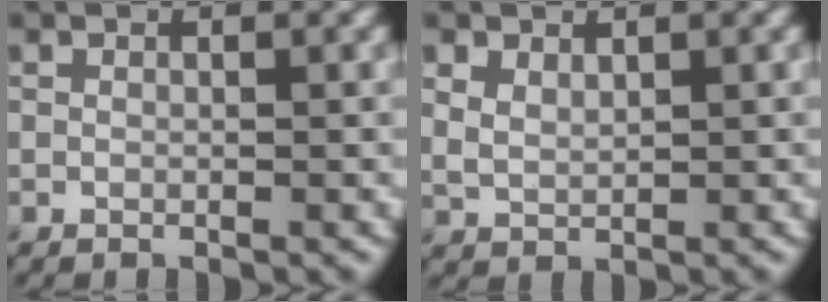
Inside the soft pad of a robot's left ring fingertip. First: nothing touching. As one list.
[{"total": 1.9, "force": [1.2, 1.1, 0.9], "torque": [-0.026, -0.002, 0.028]}]